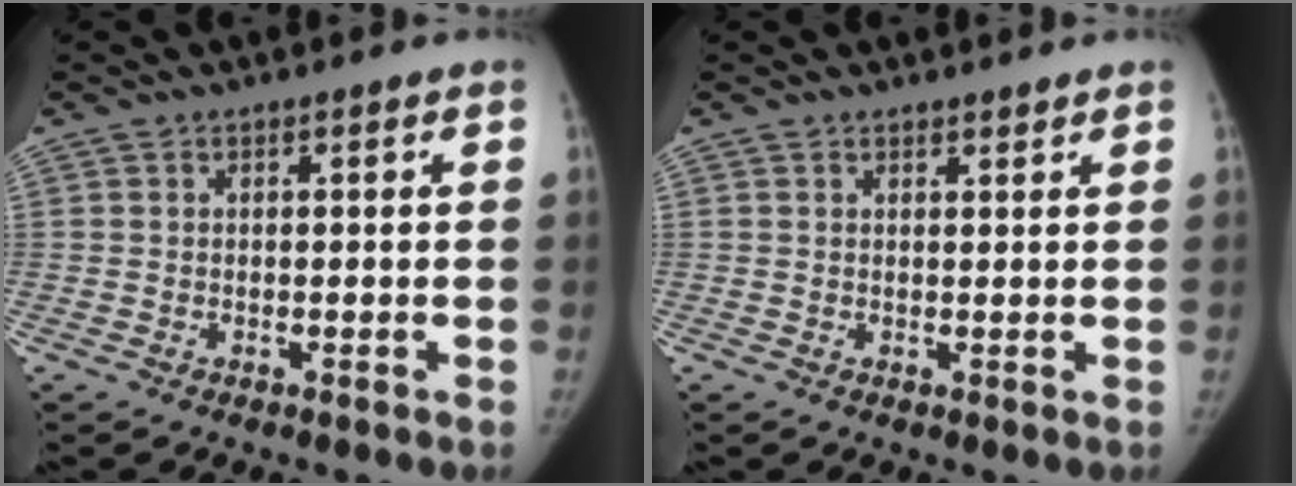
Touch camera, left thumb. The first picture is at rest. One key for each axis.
{"total": 1.3, "fx": 1.2, "fy": 0.5, "fz": 0.1, "tx": 0.011, "ty": -0.009, "tz": 0.016}